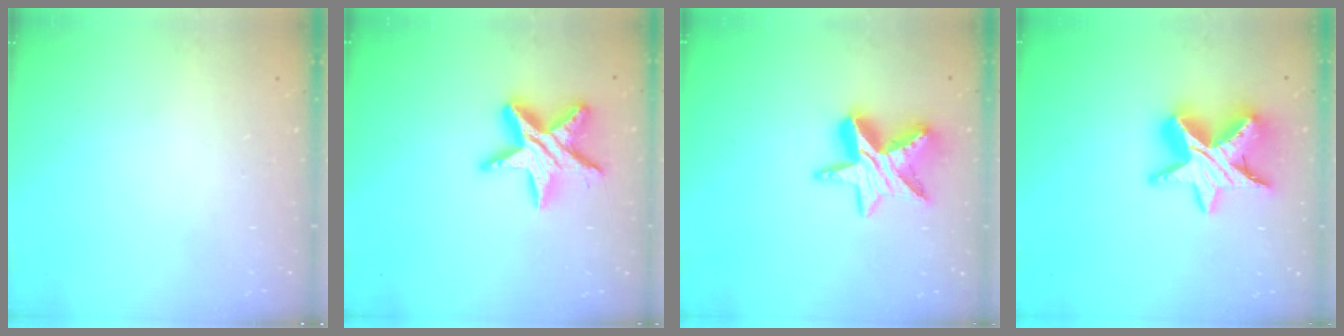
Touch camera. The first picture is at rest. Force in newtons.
{"total": 15.3, "press": 15.2, "slide": 1.5}
{"total": 14.6, "press": 14.6, "slide": 1.3}
{"total": 15.9, "press": 15.9, "slide": 1.1}